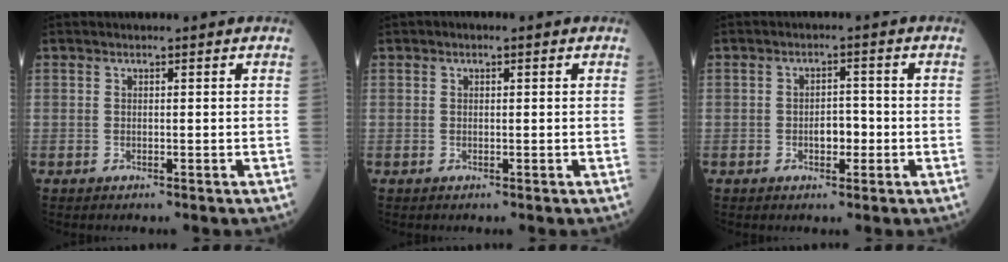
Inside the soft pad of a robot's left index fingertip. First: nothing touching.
{"total": 0.6, "force": [-0.1, 0.4, 0.5], "torque": [-0.010, 0.000, -0.006]}
{"total": 3.1, "force": [-1.3, 1.6, 2.4], "torque": [-0.034, 0.002, -0.020]}